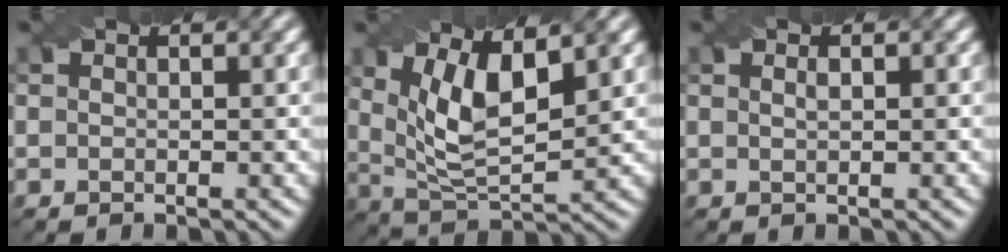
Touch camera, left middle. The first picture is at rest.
{"total": 6.8, "force": [2.3, 2.7, 5.8], "torque": [-0.115, -0.005, 0.044]}
{"total": 0.8, "force": [0.3, 0.3, 0.7], "torque": [-0.008, -0.005, 0.008]}